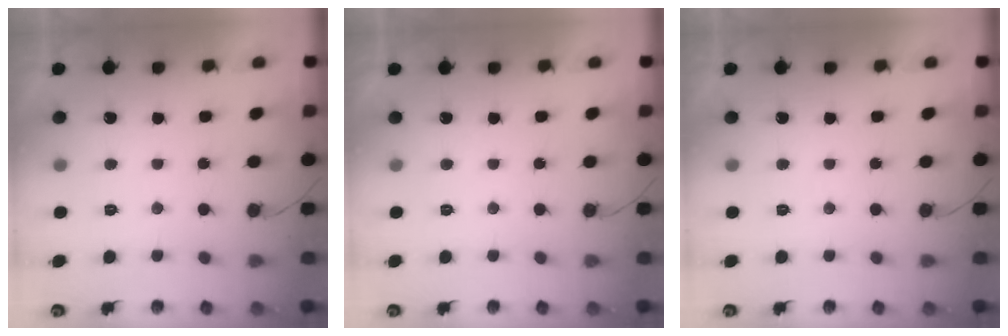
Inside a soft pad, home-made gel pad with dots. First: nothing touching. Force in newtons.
{"total": 2.0, "press": 2.0, "slide": 0.1}
{"total": 0.0}